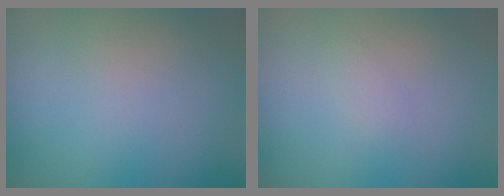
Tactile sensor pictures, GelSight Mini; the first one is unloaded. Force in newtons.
{"total": 0.8, "press": 0.8, "slide": 0.0}